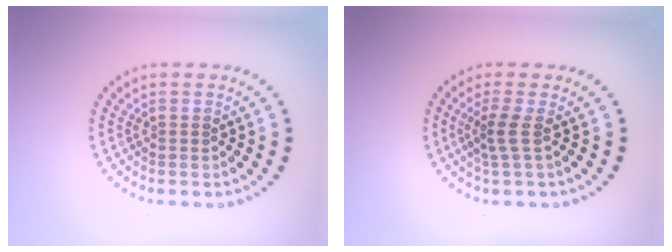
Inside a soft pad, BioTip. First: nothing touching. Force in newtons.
{"total": 1.9, "press": 1.2, "slide": 1.5}